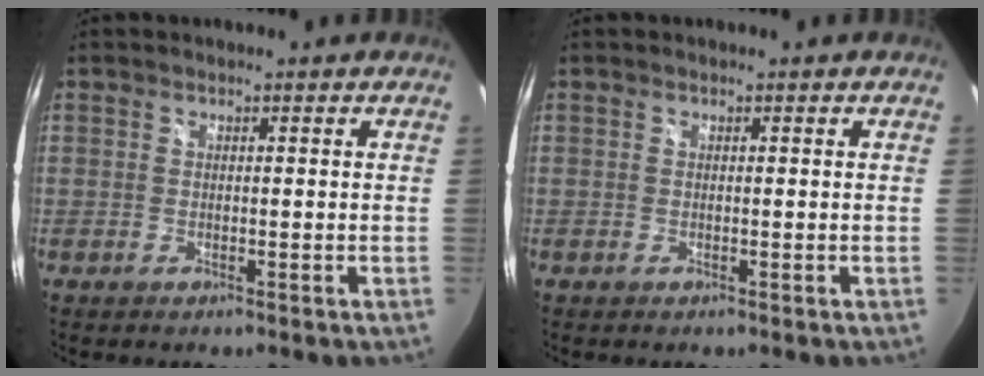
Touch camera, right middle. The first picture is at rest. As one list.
[{"total": 0.0}]